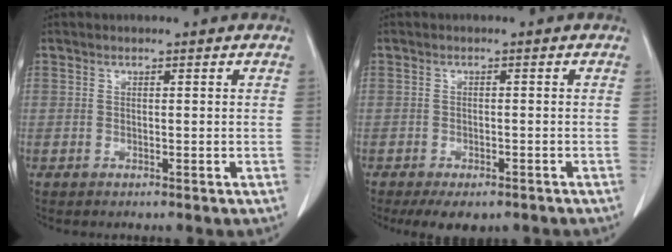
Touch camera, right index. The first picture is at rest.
{"total": 5.8, "force": [-4.3, 2.7, 2.9], "torque": [-0.034, -0.005, -0.056]}